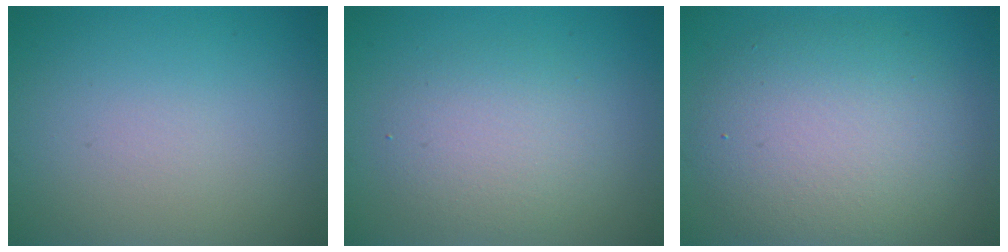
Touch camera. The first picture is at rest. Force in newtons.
{"total": 3.2, "press": 3.2, "slide": 0.2}
{"total": 7.5, "press": 7.5, "slide": 0.5}